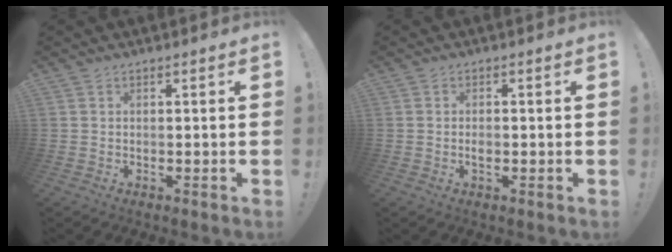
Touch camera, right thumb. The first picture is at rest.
{"total": 1.5, "force": [-0.5, 0.7, 1.2], "torque": [-0.014, -0.001, -0.011]}